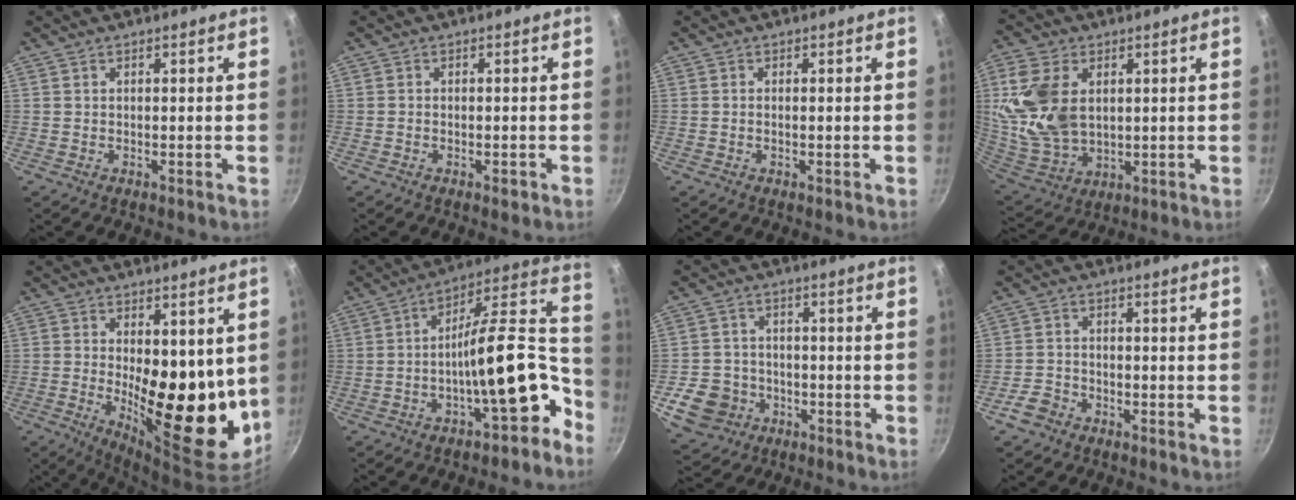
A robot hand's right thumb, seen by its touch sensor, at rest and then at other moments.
{"total": 1.4, "force": [-0.8, 0.7, 1.0], "torque": [-0.020, 0.004, -0.014]}
{"total": 0.8, "force": [-0.2, 0.2, 0.7], "torque": [-0.015, 0.001, -0.005]}
{"total": 15.9, "force": [3.2, 10.7, 11.3], "torque": [-0.217, -0.016, 0.076]}
{"total": 17.0, "force": [1.0, 7.5, 15.2], "torque": [-0.182, -0.039, 0.029]}
{"total": 18.7, "force": [-7.9, 7.0, 15.5], "torque": [-0.168, 0.088, -0.129]}
{"total": 9.8, "force": [-3.9, 8.2, 3.7], "torque": [-0.050, 0.030, -0.062]}
{"total": 4.1, "force": [-2.7, 2.7, 1.4], "torque": [-0.026, 0.029, -0.051]}